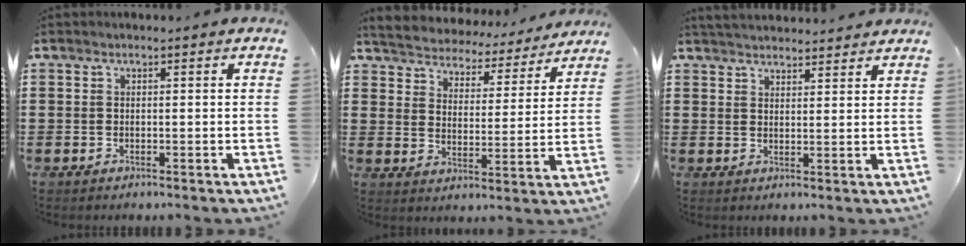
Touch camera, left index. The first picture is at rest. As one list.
[{"total": 3.9, "force": [3.8, 0.1, -0.8], "torque": [-0.011, -0.038, 0.060]}, {"total": 3.0, "force": [3.0, 0.1, -0.1], "torque": [-0.008, -0.007, 0.057]}]